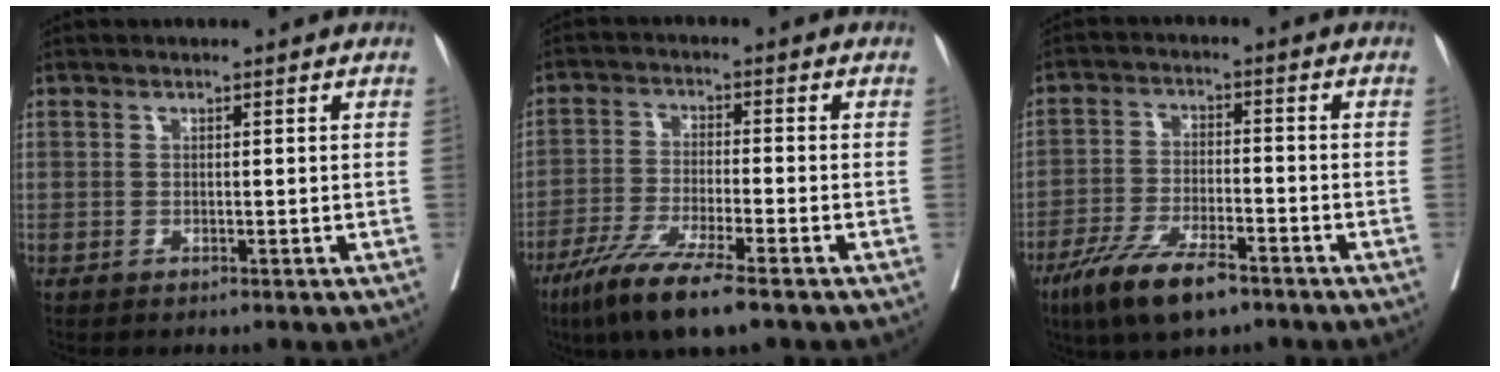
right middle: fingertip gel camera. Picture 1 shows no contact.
{"total": 9.9, "force": [-6.6, 0.5, 7.3], "torque": [-0.137, -0.028, -0.119]}
{"total": 10.1, "force": [-6.8, 2.4, 7.1], "torque": [-0.135, -0.017, -0.120]}